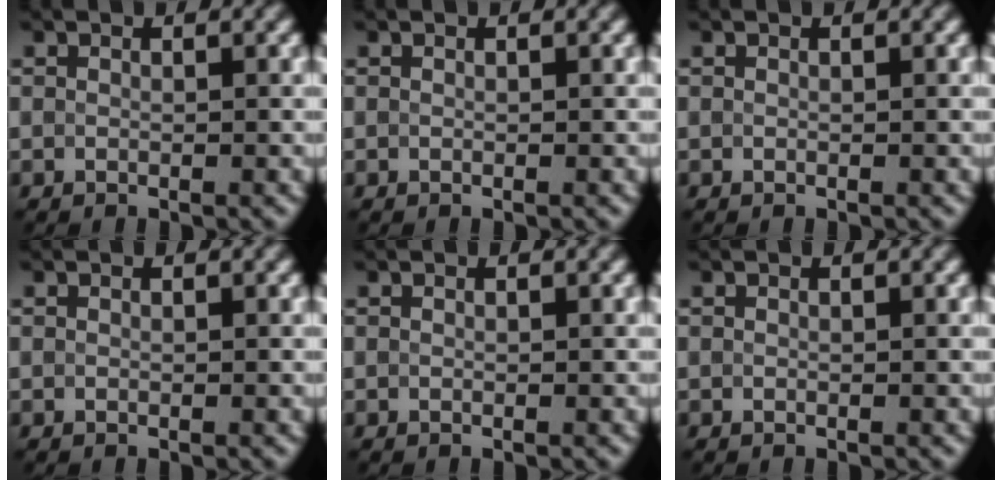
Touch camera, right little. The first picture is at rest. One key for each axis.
{"total": 0.0}
{"total": 0.0}
{"total": 0.0}
{"total": 0.0}
{"total": 0.0}